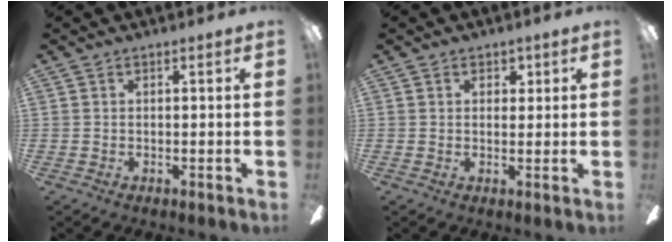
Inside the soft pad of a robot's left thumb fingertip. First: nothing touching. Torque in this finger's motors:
{"motor_torque": [0.06, -0.17, -0.26, 0.04, -0.03]}